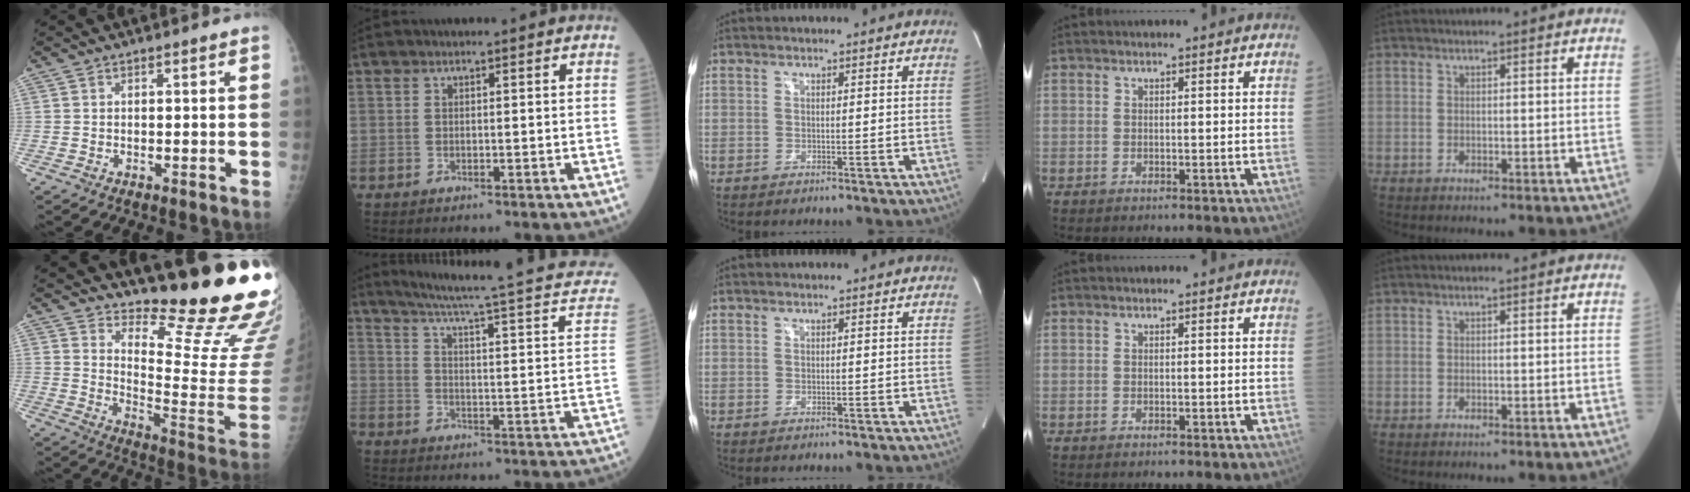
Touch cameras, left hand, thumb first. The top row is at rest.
{"thumb": {"total": 20.1, "force": [16.8, 2.8, 10.7], "torque": [-0.119, -0.181, 0.231]}, "index": {"total": 19.4, "force": [16.2, 0.7, 10.7], "torque": [-0.157, -0.044, 0.190]}}